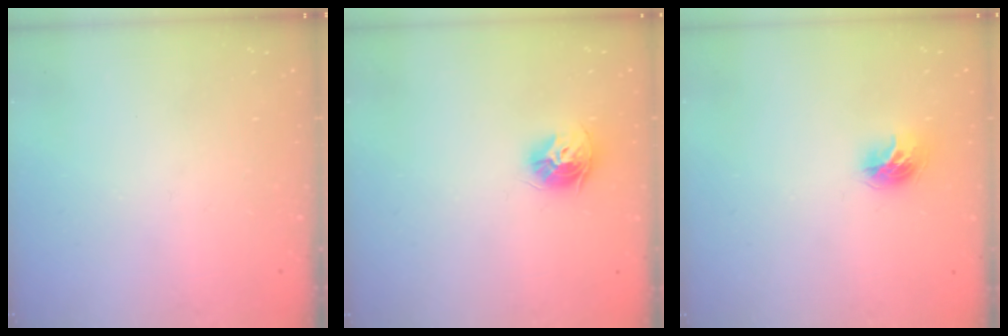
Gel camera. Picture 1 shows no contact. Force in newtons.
{"total": 9.6, "press": 9.6, "slide": 0.9}
{"total": 9.5, "press": 9.5, "slide": 0.4}